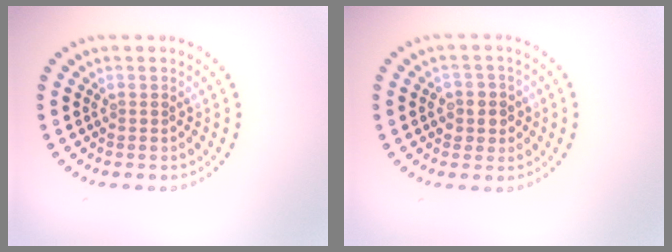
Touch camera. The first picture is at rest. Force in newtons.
{"total": 2.2, "press": 2.1, "slide": 0.7}